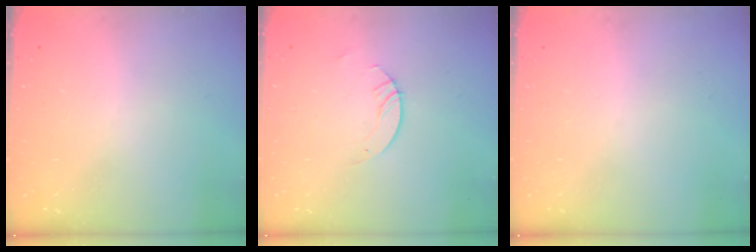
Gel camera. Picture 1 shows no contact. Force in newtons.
{"total": 2.1, "press": 2.1, "slide": 0.2}
{"total": 0.0}